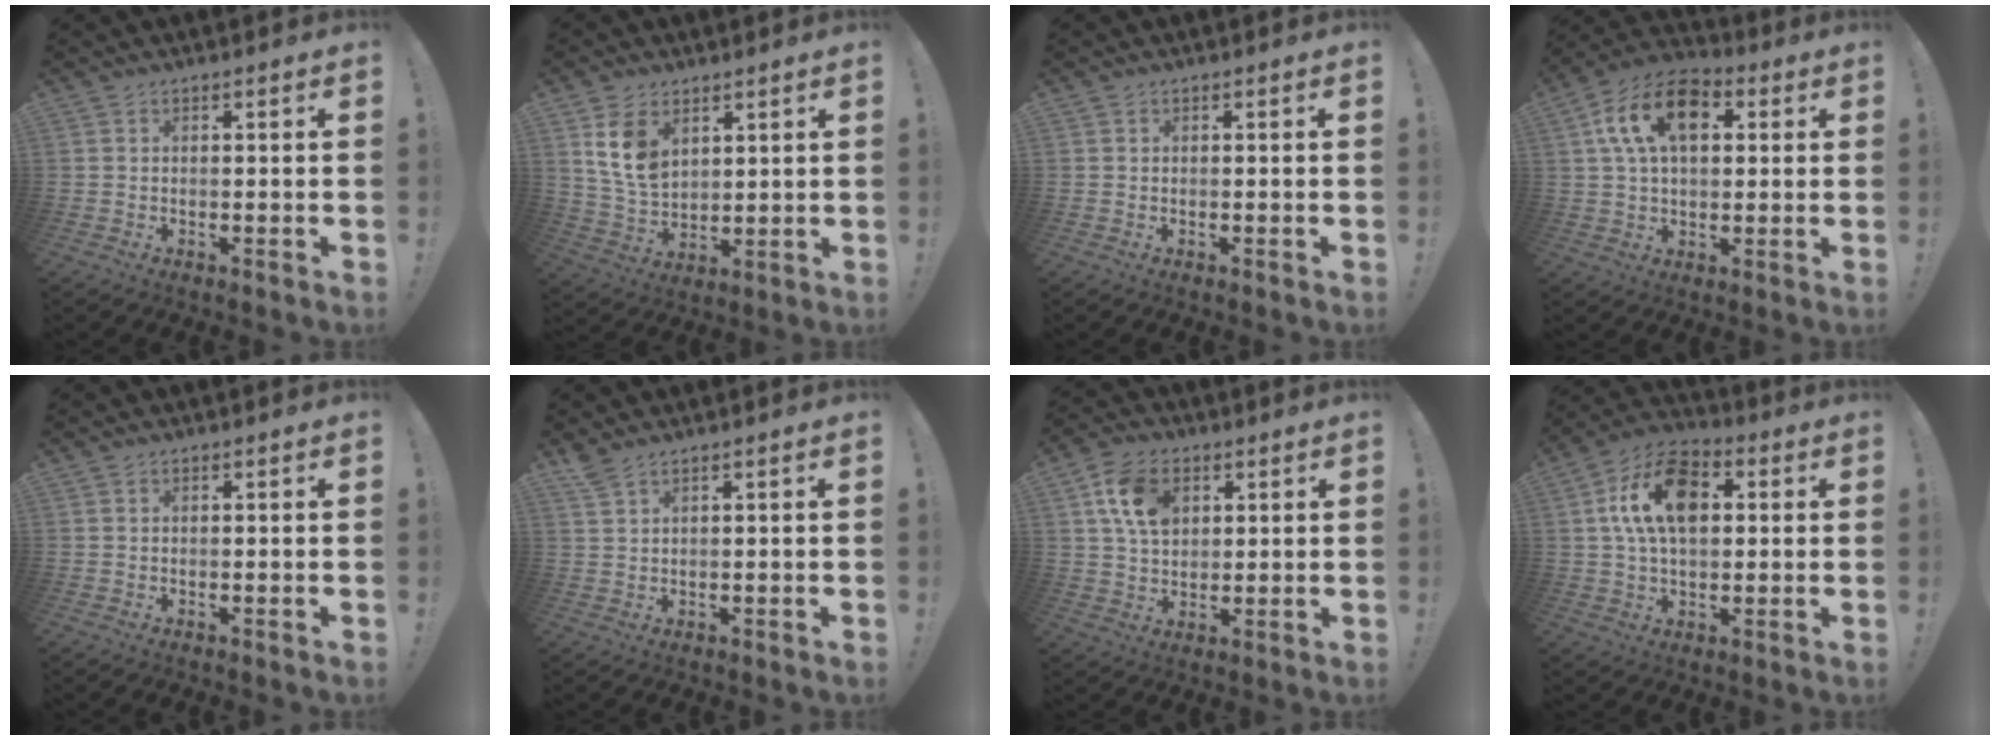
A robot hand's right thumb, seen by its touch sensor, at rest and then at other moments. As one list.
[{"total": 10.3, "force": [4.9, 7.0, 5.8], "torque": [-0.113, -0.023, 0.095]}, {"total": 0.0}, {"total": 16.3, "force": [5.4, 10.1, 11.6], "torque": [-0.193, 0.002, 0.096]}, {"total": 0.0}, {"total": 2.9, "force": [2.2, 0.8, 1.6], "torque": [-0.038, -0.009, 0.044]}, {"total": 11.9, "force": [4.4, 8.4, 7.2], "torque": [-0.128, 0.004, 0.085]}, {"total": 16.5, "force": [3.8, 10.4, 12.3], "torque": [-0.196, 0.010, 0.071]}]